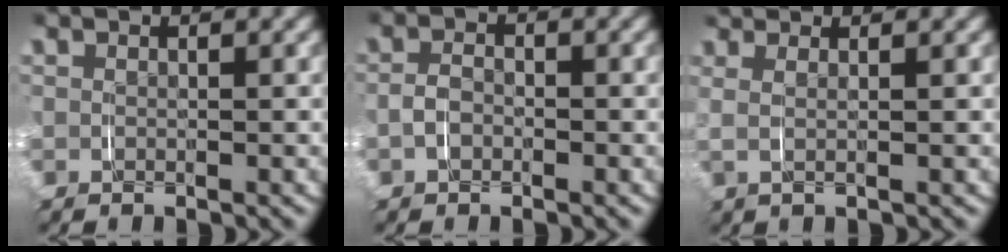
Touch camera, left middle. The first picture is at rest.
{"total": 1.5, "force": [-0.7, 1.0, 0.8], "torque": [-0.019, 0.001, -0.015]}
{"total": 2.2, "force": [1.3, 0.1, 1.7], "torque": [-0.035, 0.010, 0.017]}